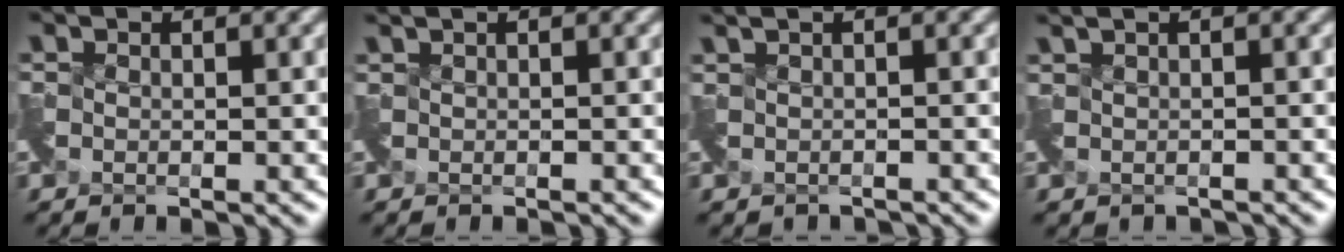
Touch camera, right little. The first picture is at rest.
{"total": 0.8, "force": [0.0, 0.2, 0.8], "torque": [-0.014, -0.007, -0.004]}
{"total": 1.8, "force": [-0.7, 1.0, 1.4], "torque": [-0.027, -0.017, -0.014]}
{"total": 1.8, "force": [-0.3, 1.0, 1.5], "torque": [-0.031, -0.013, -0.004]}